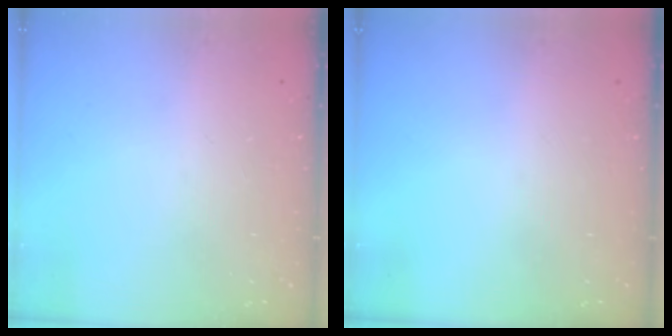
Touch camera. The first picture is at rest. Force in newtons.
{"total": 0.0}